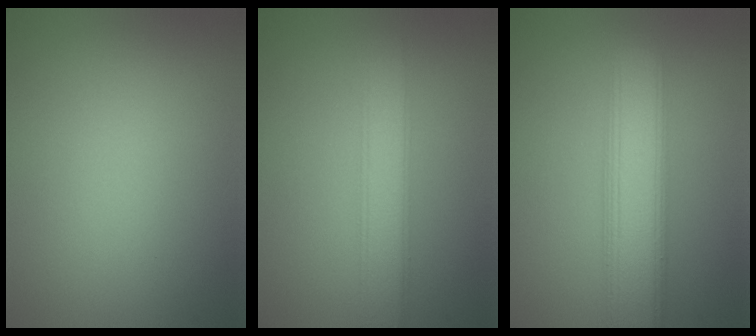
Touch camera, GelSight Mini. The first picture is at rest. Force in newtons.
{"total": 3.5, "press": 3.5, "slide": 0.1}
{"total": 6.8, "press": 6.8, "slide": 0.2}